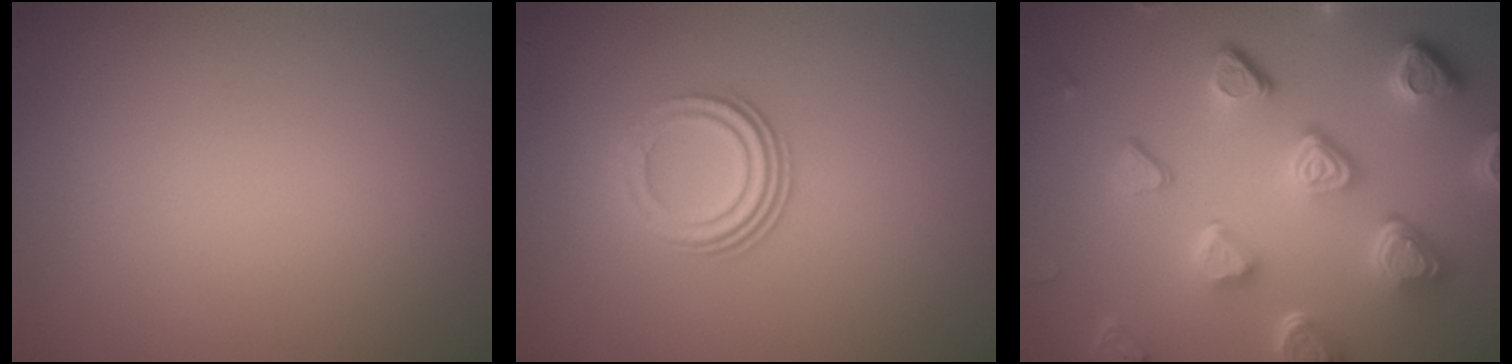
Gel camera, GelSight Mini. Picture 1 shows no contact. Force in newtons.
{"total": 3.2, "press": 2.1, "slide": 2.5}
{"total": 7.5, "press": 5.6, "slide": 5.0}